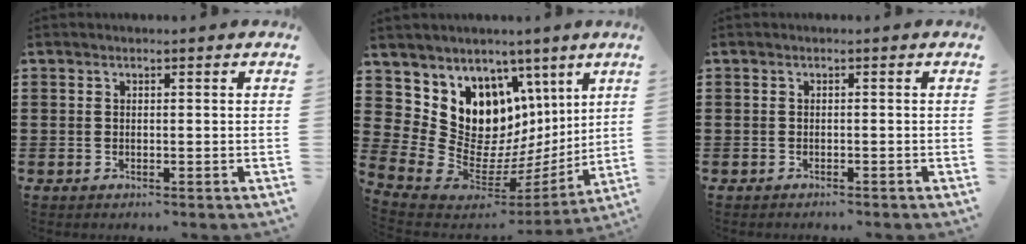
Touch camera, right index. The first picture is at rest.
{"total": 13.2, "force": [3.9, 11.0, 6.1], "torque": [-0.143, -0.057, 0.086]}
{"total": 0.6, "force": [-0.6, 0.0, 0.1], "torque": [-0.003, -0.002, -0.012]}